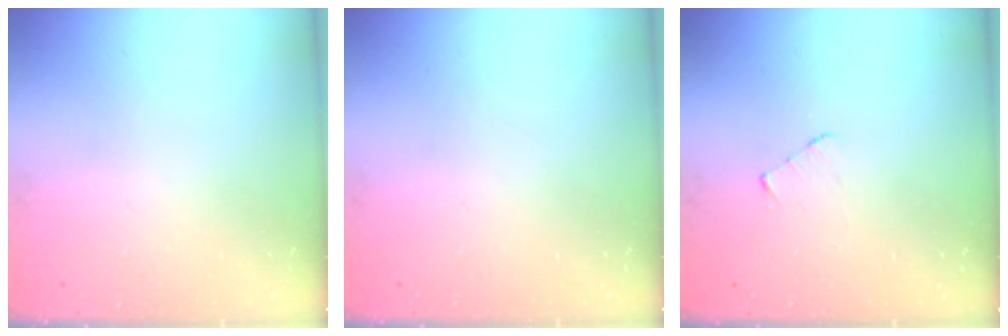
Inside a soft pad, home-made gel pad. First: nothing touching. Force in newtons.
{"total": 0.0}
{"total": 2.7, "press": 2.7, "slide": 0.3}